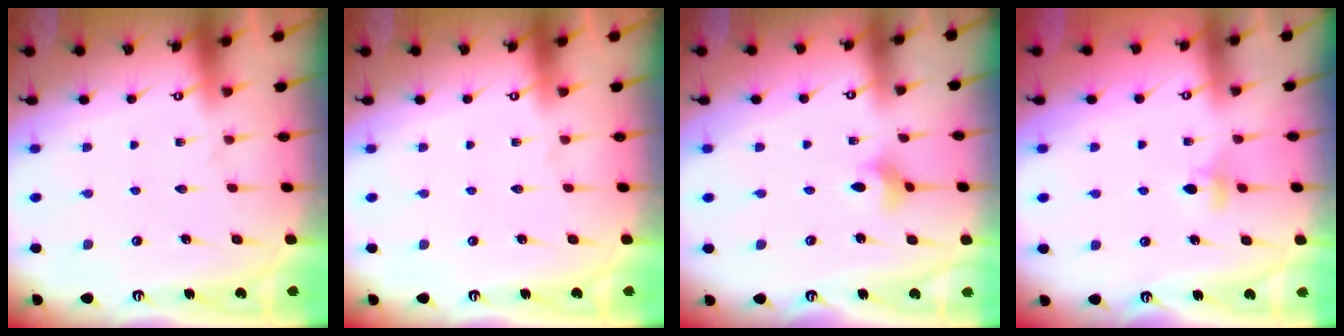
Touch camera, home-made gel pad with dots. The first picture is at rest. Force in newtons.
{"total": 0.0}
{"total": 3.5, "press": 3.4, "slide": 0.6}
{"total": 4.7, "press": 4.7, "slide": 0.6}